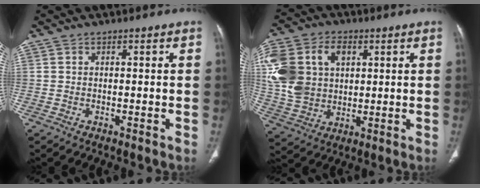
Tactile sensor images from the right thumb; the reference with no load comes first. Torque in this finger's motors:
{"motor_torque": [2.04, 1.93, 1.32, 0.00, 0.20]}